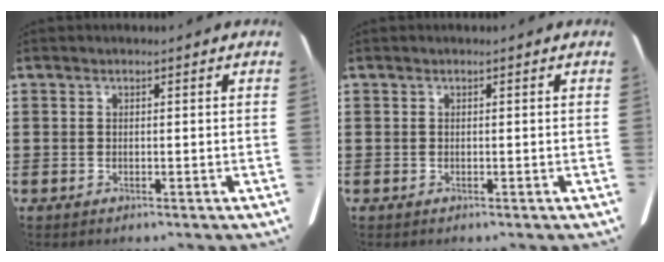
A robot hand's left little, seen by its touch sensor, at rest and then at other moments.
{"total": 0.0}